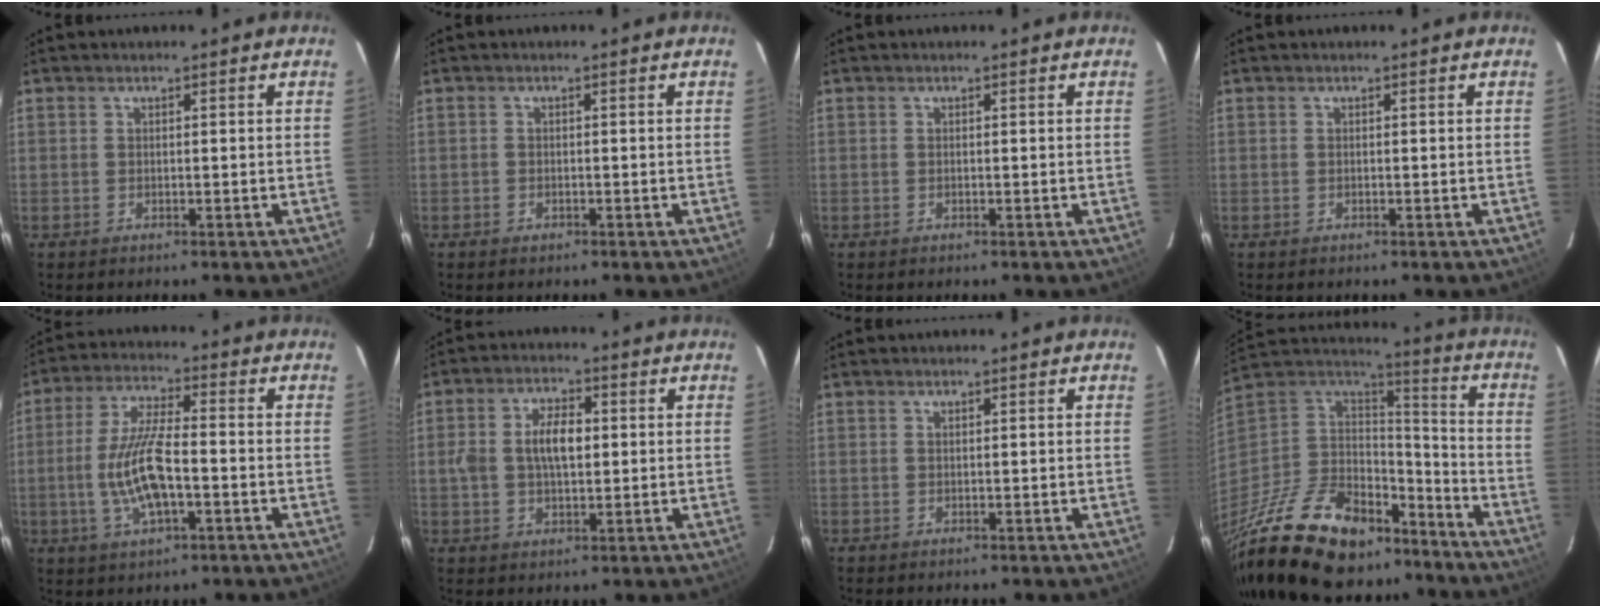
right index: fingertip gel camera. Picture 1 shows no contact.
{"total": 1.1, "force": [-0.7, 0.8, 0.1], "torque": [-0.003, 0.001, -0.010]}
{"total": 0.0}
{"total": 0.0}
{"total": 11.5, "force": [-2.7, 3.5, 10.6], "torque": [-0.214, -0.001, -0.049]}
{"total": 7.3, "force": [0.6, 4.0, 6.1], "torque": [-0.114, 0.014, 0.013]}
{"total": 0.0}
{"total": 30.8, "force": [-22.2, 14.8, 15.3], "torque": [-0.328, 0.004, -0.337]}